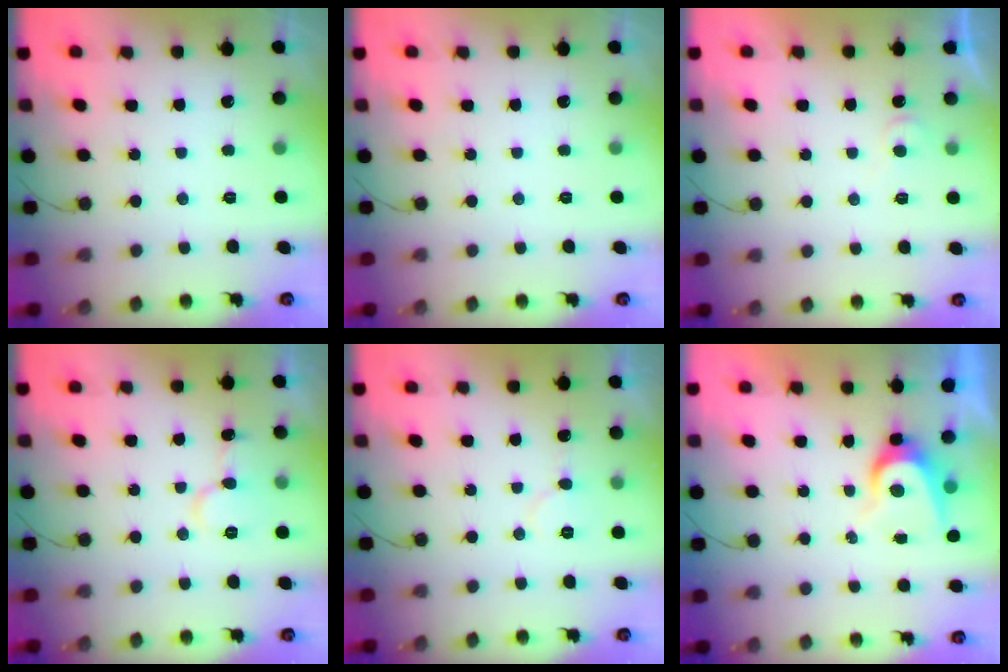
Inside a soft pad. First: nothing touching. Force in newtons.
{"total": 0.0}
{"total": 4.3, "press": 4.3, "slide": 0.6}
{"total": 7.9, "press": 7.9, "slide": 0.8}
{"total": 6.1, "press": 6.1, "slide": 0.6}
{"total": 6.6, "press": 6.6, "slide": 0.5}